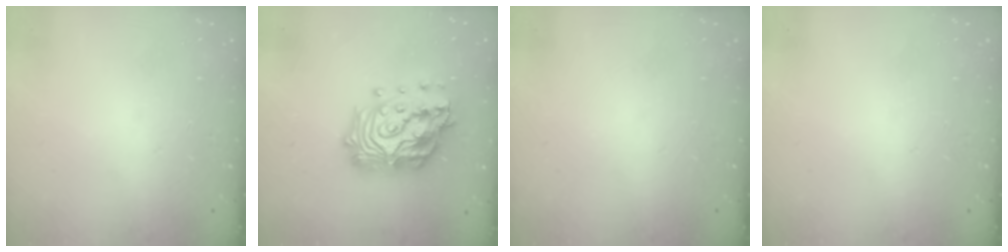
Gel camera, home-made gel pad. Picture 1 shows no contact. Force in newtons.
{"total": 21.5, "press": 21.3, "slide": 2.7}
{"total": 0.0}
{"total": 0.0}